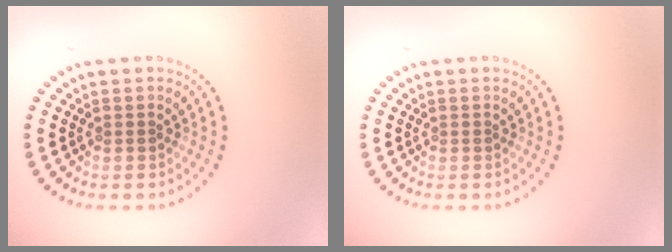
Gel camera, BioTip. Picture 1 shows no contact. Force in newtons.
{"total": 0.0}